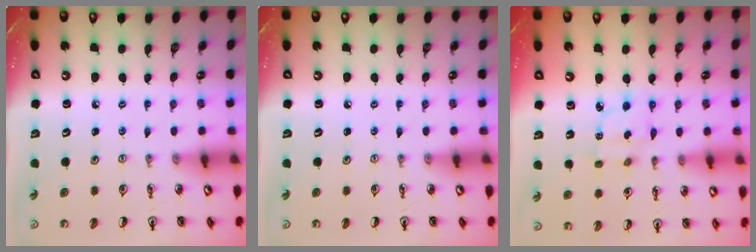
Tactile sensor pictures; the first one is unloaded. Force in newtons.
{"total": 0.0}
{"total": 3.1, "press": 3.1, "slide": 0.1}